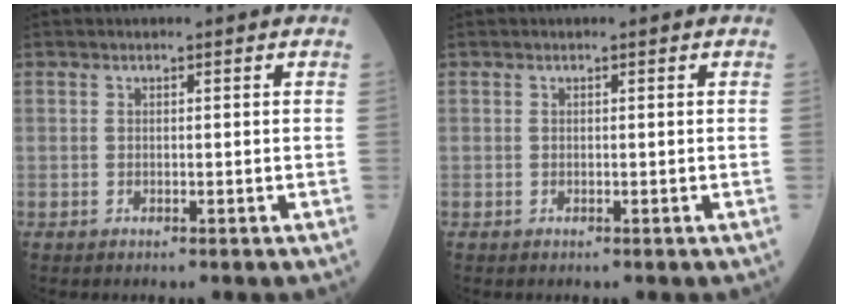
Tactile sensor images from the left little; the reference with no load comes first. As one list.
[{"total": 0.0}]